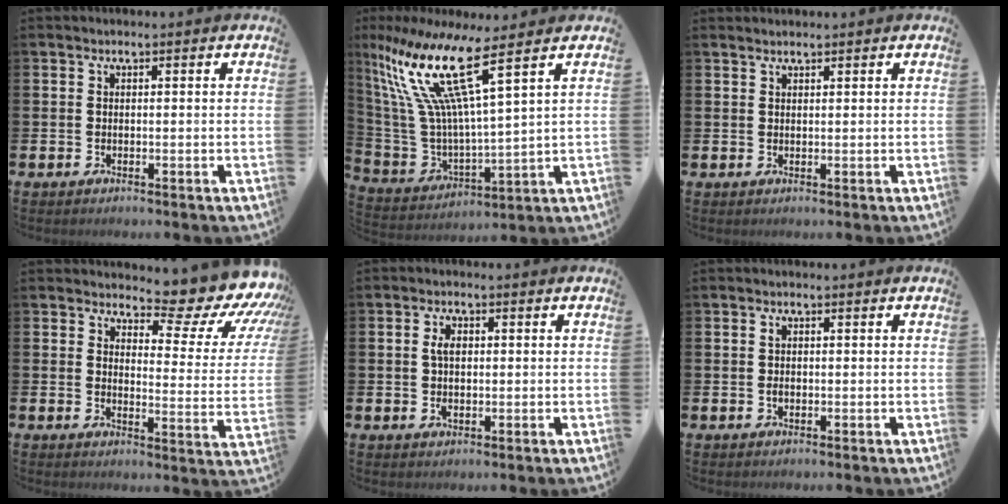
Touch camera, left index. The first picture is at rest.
{"total": 13.5, "force": [8.2, 2.6, 10.3], "torque": [-0.240, -0.052, 0.131]}
{"total": 0.7, "force": [0.7, 0.1, -0.1], "torque": [0.003, 0.002, 0.012]}
{"total": 7.4, "force": [6.2, 2.6, 3.1], "torque": [-0.039, -0.068, 0.095]}
{"total": 2.7, "force": [0.5, 1.6, 2.2], "torque": [-0.032, 0.001, 0.005]}
{"total": 1.0, "force": [0.2, 0.6, 0.8], "torque": [-0.013, 0.002, 0.001]}